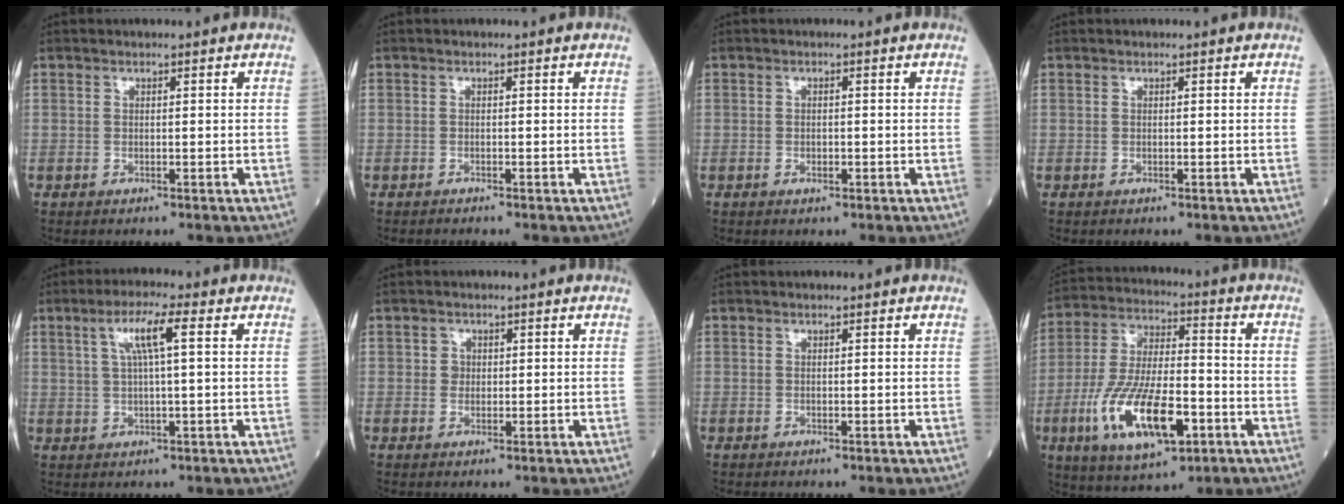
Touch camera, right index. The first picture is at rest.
{"total": 0.7, "force": [-0.6, -0.1, 0.2], "torque": [-0.001, 0.001, -0.011]}
{"total": 1.0, "force": [-0.5, 0.6, 0.7], "torque": [-0.012, 0.001, -0.007]}
{"total": 0.0}
{"total": 5.8, "force": [1.8, 0.2, 5.5], "torque": [-0.104, 0.011, 0.034]}
{"total": 1.5, "force": [0.3, 1.4, 0.4], "torque": [-0.004, 0.001, 0.003]}
{"total": 0.0}
{"total": 16.6, "force": [-6.2, 5.3, 14.4], "torque": [-0.292, -0.009, -0.103]}